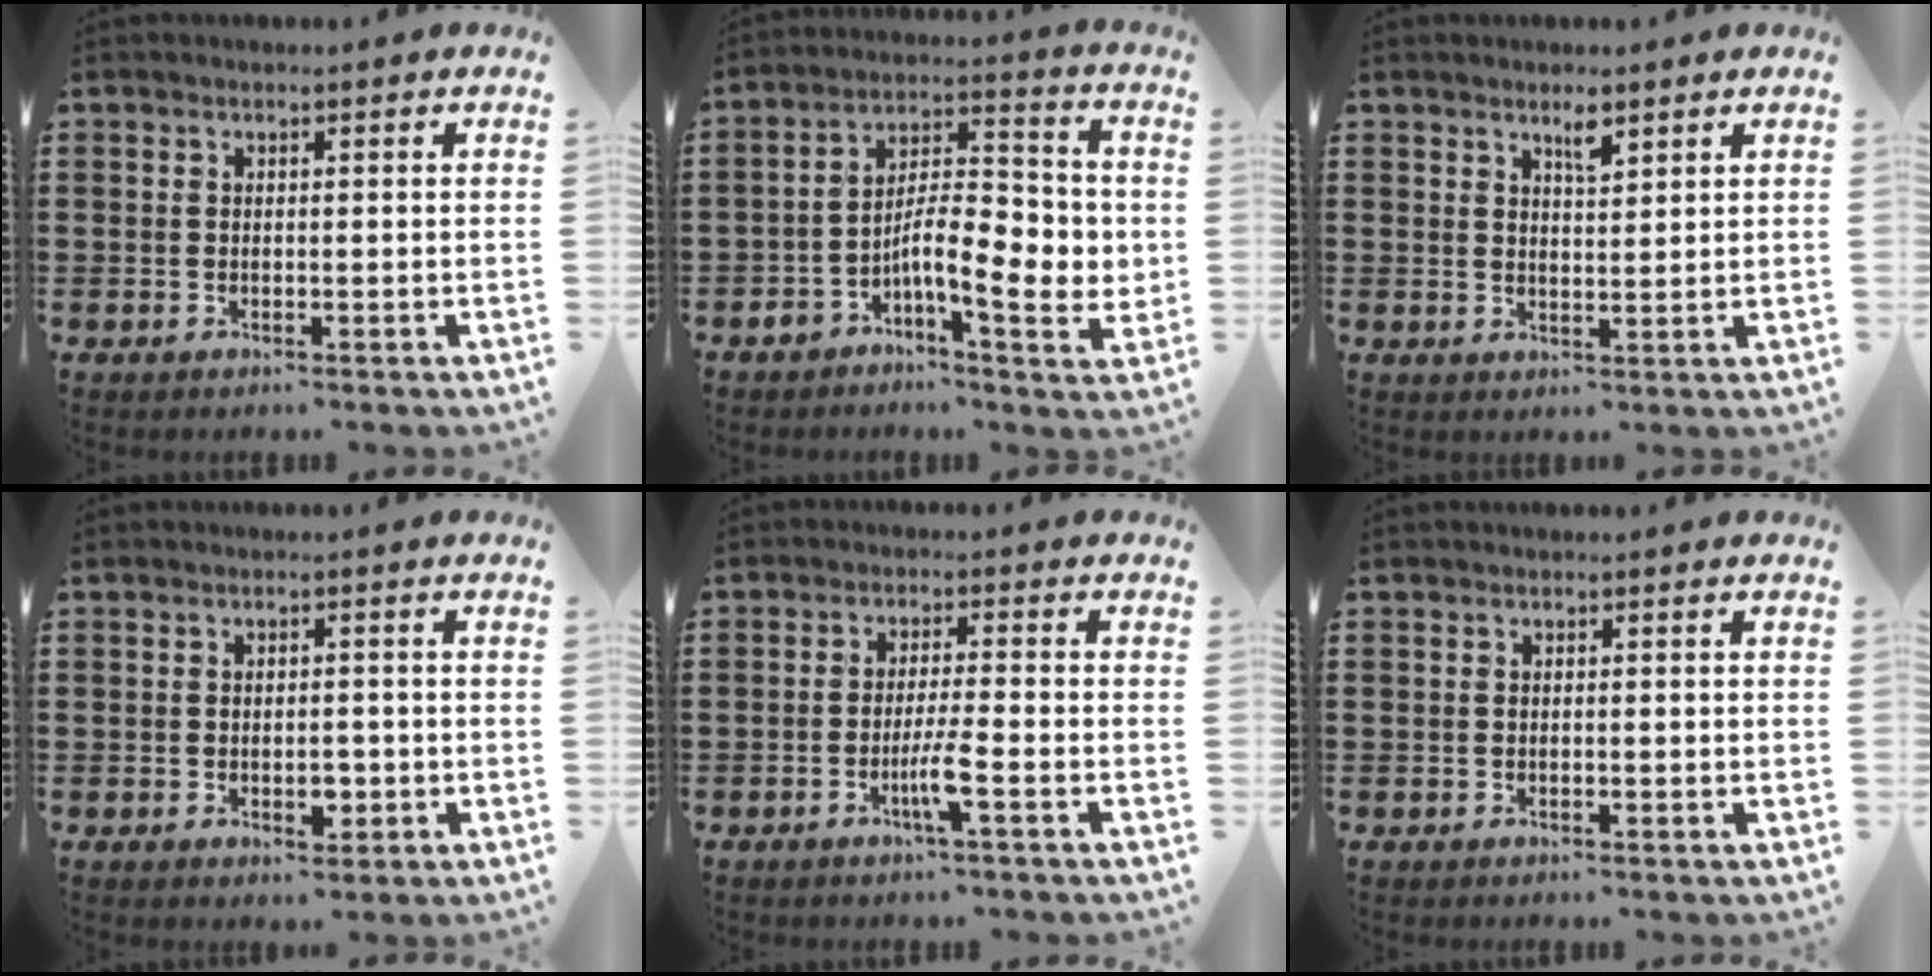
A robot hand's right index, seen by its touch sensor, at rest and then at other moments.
{"total": 9.6, "force": [-2.2, 3.8, 8.5], "torque": [-0.145, -0.005, -0.041]}
{"total": 2.6, "force": [2.0, 0.6, 1.6], "torque": [-0.019, -0.004, 0.031]}
{"total": 3.1, "force": [-1.0, 1.6, 2.5], "torque": [-0.044, 0.002, -0.018]}
{"total": 4.3, "force": [-2.0, -0.1, 3.8], "torque": [-0.072, -0.011, -0.038]}
{"total": 0.0}